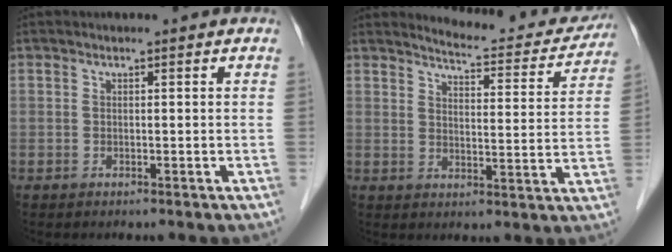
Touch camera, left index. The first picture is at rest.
{"total": 12.7, "force": [12.2, 2.2, 2.7], "torque": [-0.025, -0.024, 0.140]}